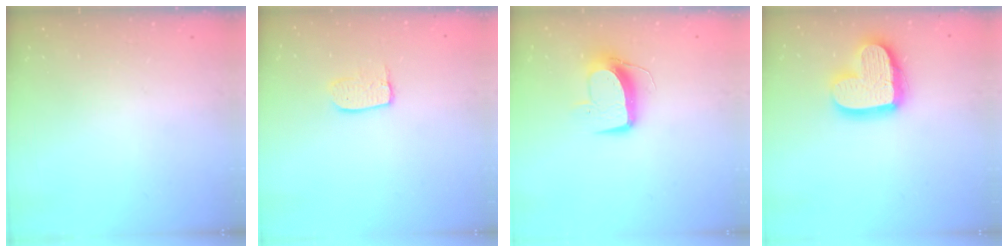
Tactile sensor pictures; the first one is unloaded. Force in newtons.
{"total": 7.0, "press": 7.0, "slide": 0.3}
{"total": 10.0, "press": 9.9, "slide": 0.9}
{"total": 17.3, "press": 17.3, "slide": 1.5}